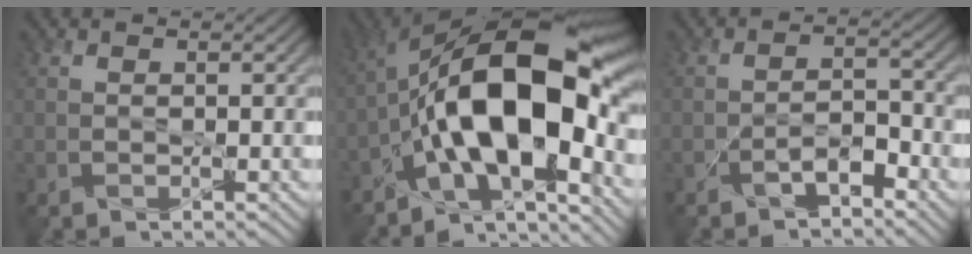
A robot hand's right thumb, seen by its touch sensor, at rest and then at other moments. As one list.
[{"total": 17.5, "force": [-4.4, 6.7, 15.5], "torque": [-0.255, 0.016, -0.082]}, {"total": 2.9, "force": [-2.4, 0.6, 1.4], "torque": [-0.017, 0.012, -0.042]}]